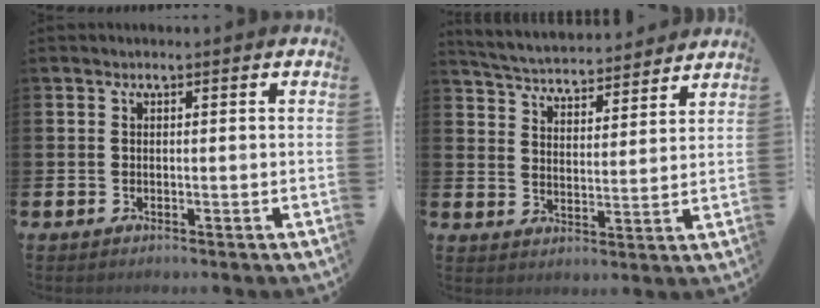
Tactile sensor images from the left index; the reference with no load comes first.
{"total": 4.9, "force": [4.8, 0.6, 0.3], "torque": [-0.031, -0.039, 0.082]}